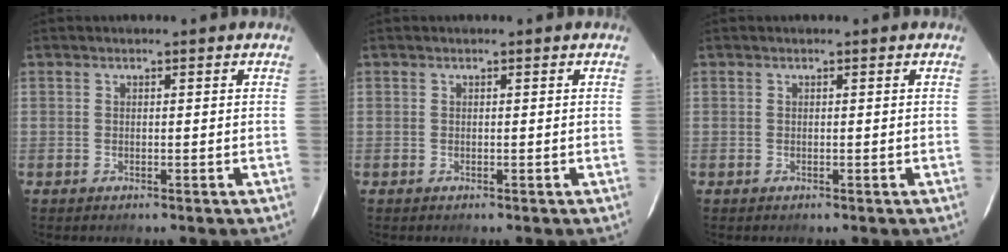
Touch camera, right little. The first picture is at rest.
{"total": 0.0}
{"total": 0.0}